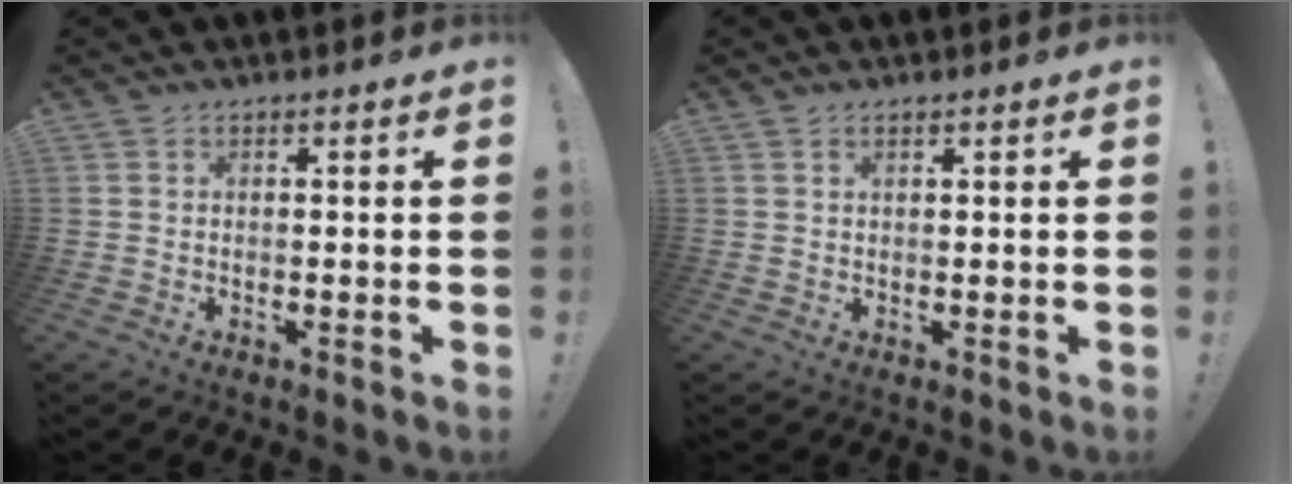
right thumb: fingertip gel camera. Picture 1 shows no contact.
{"total": 1.0, "force": [0.7, 0.4, 0.7], "torque": [-0.008, -0.002, 0.011]}